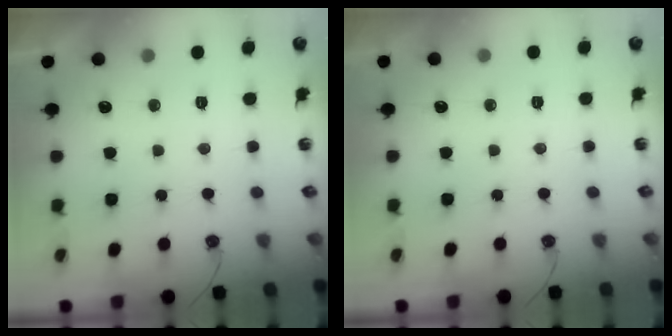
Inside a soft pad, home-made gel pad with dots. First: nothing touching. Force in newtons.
{"total": 0.0}